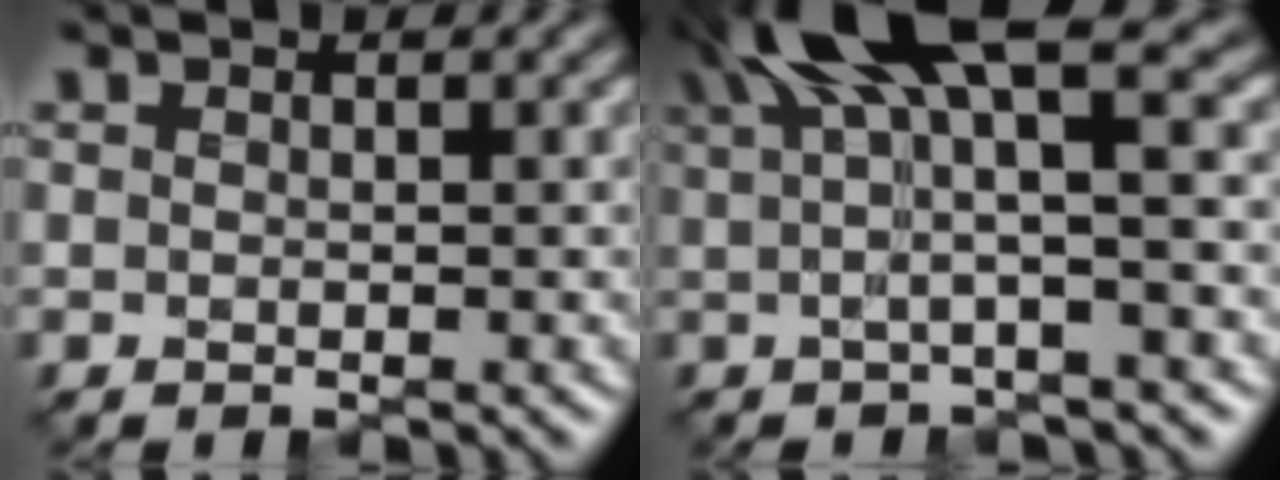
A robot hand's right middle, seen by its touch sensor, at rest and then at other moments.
{"total": 10.4, "force": [4.5, 2.4, 9.0], "torque": [-0.159, 0.027, 0.073]}